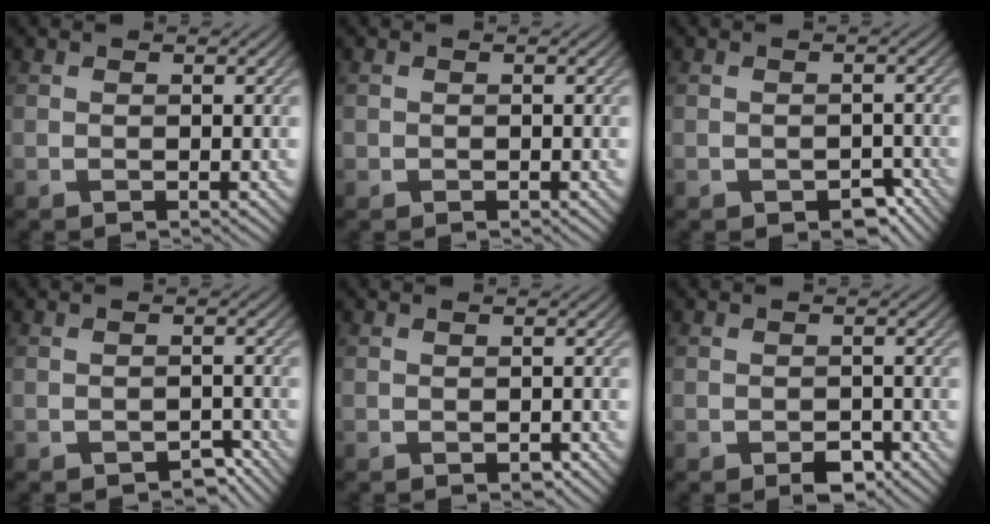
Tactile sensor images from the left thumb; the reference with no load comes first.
{"total": 0.6, "force": [-0.1, 0.6, 0.0], "torque": [0.002, -0.005, -0.005]}
{"total": 2.7, "force": [-1.6, 1.7, 1.4], "torque": [-0.020, -0.009, -0.020]}
{"total": 2.2, "force": [-1.6, 1.2, 1.0], "torque": [-0.014, -0.002, -0.019]}
{"total": 0.7, "force": [-0.3, 0.5, 0.4], "torque": [-0.006, -0.007, -0.004]}
{"total": 2.4, "force": [-1.4, 1.5, 1.3], "torque": [-0.020, -0.006, -0.022]}